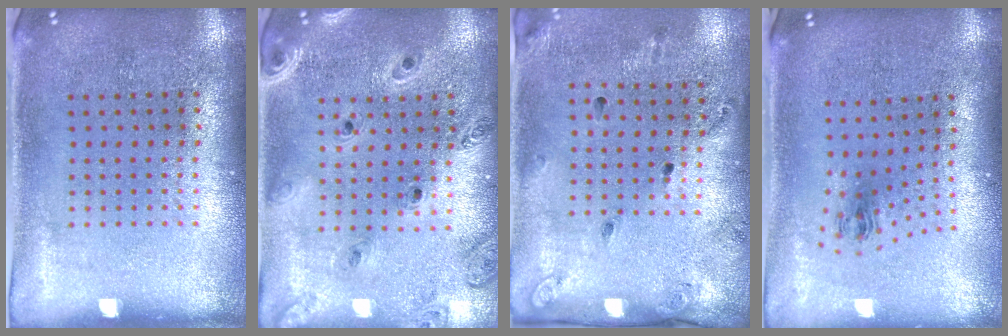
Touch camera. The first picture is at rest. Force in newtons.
{"total": 1.4, "press": 1.3, "slide": 0.2}
{"total": 1.8, "press": 1.2, "slide": 1.4}
{"total": 1.0, "press": 0.4, "slide": 0.9}